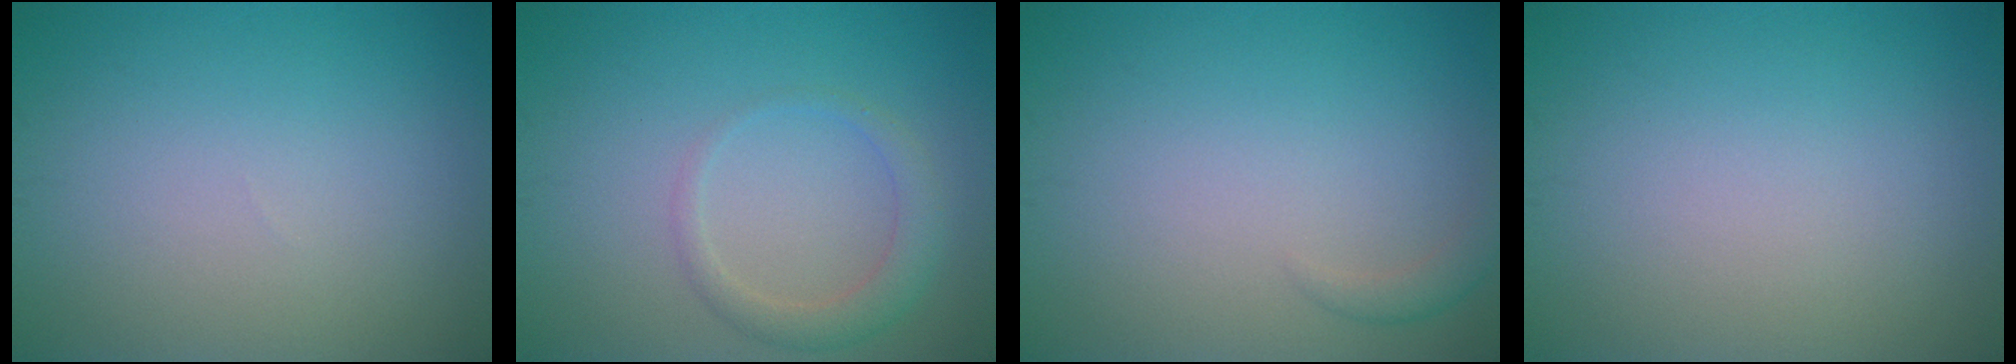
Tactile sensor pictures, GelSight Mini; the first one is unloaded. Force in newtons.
{"total": 2.2, "press": 2.2, "slide": 0.3}
{"total": 1.1, "press": 1.1, "slide": 0.1}
{"total": 0.0}